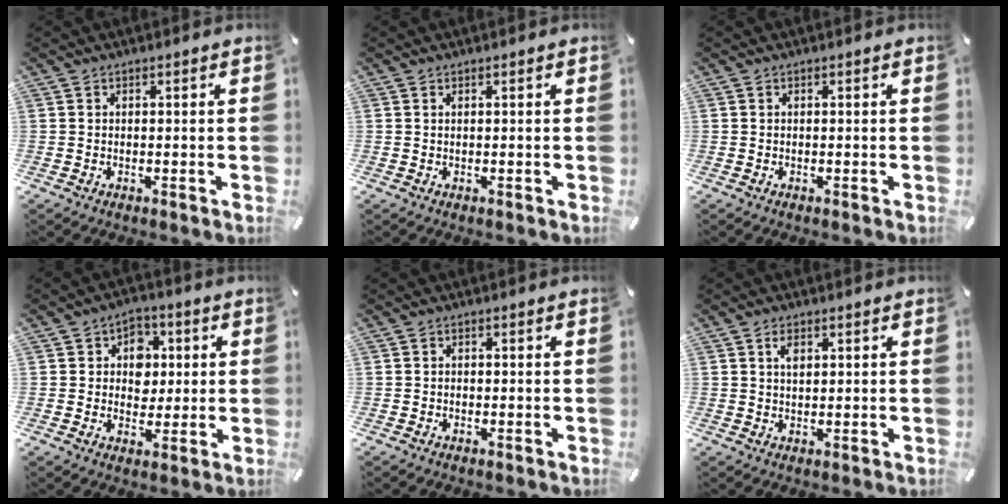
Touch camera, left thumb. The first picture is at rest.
{"total": 0.0}
{"total": 0.0}
{"total": 7.4, "force": [1.1, 6.7, 2.8], "torque": [-0.025, -0.004, 0.015]}
{"total": 0.5, "force": [-0.4, 0.3, 0.2], "torque": [-0.003, 0.003, -0.009]}
{"total": 2.4, "force": [1.1, 1.3, 1.8], "torque": [-0.030, 0.000, 0.017]}